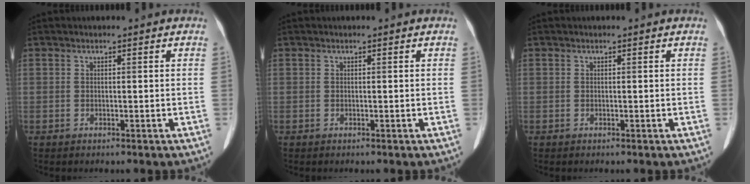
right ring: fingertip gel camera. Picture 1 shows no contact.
{"total": 0.0}
{"total": 0.0}